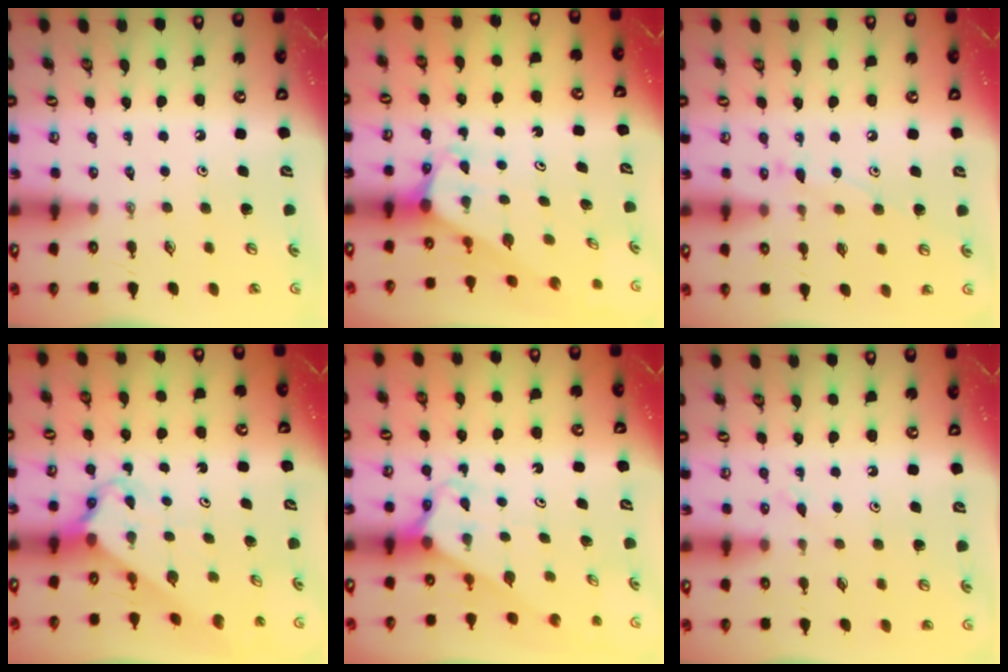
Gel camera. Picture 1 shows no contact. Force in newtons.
{"total": 1.9, "press": 1.9, "slide": 0.1}
{"total": 7.3, "press": 7.2, "slide": 0.4}
{"total": 2.8, "press": 2.8, "slide": 0.2}
{"total": 2.5, "press": 2.5, "slide": 0.2}
{"total": 6.2, "press": 6.2, "slide": 0.6}